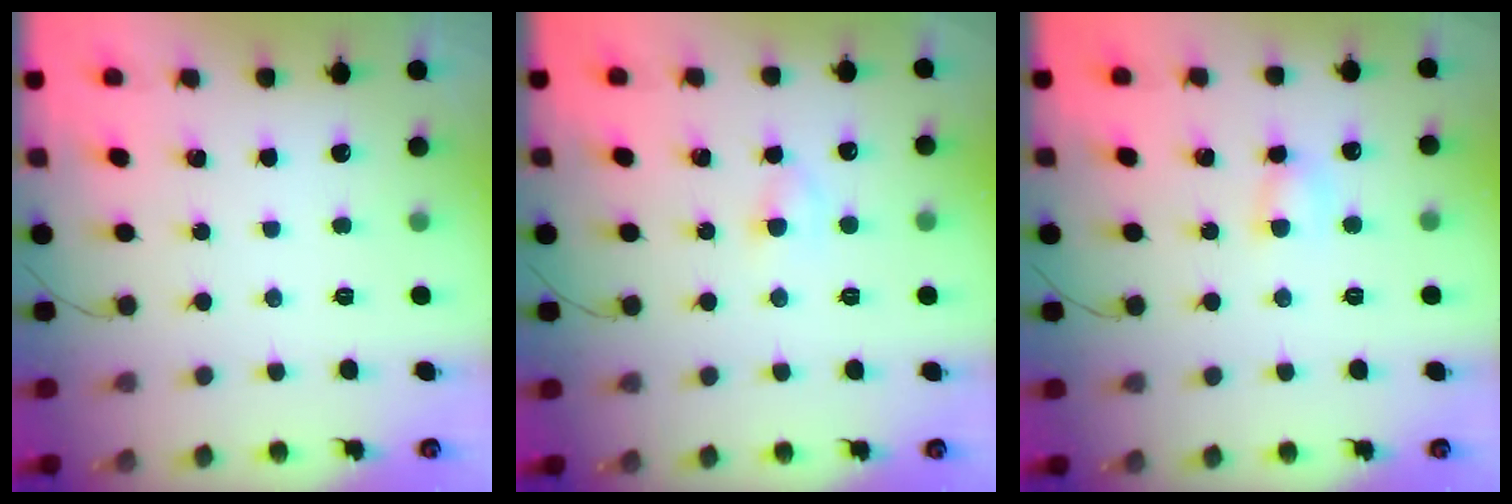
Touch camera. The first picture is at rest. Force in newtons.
{"total": 2.7, "press": 2.4, "slide": 1.2}
{"total": 4.0, "press": 3.9, "slide": 1.1}